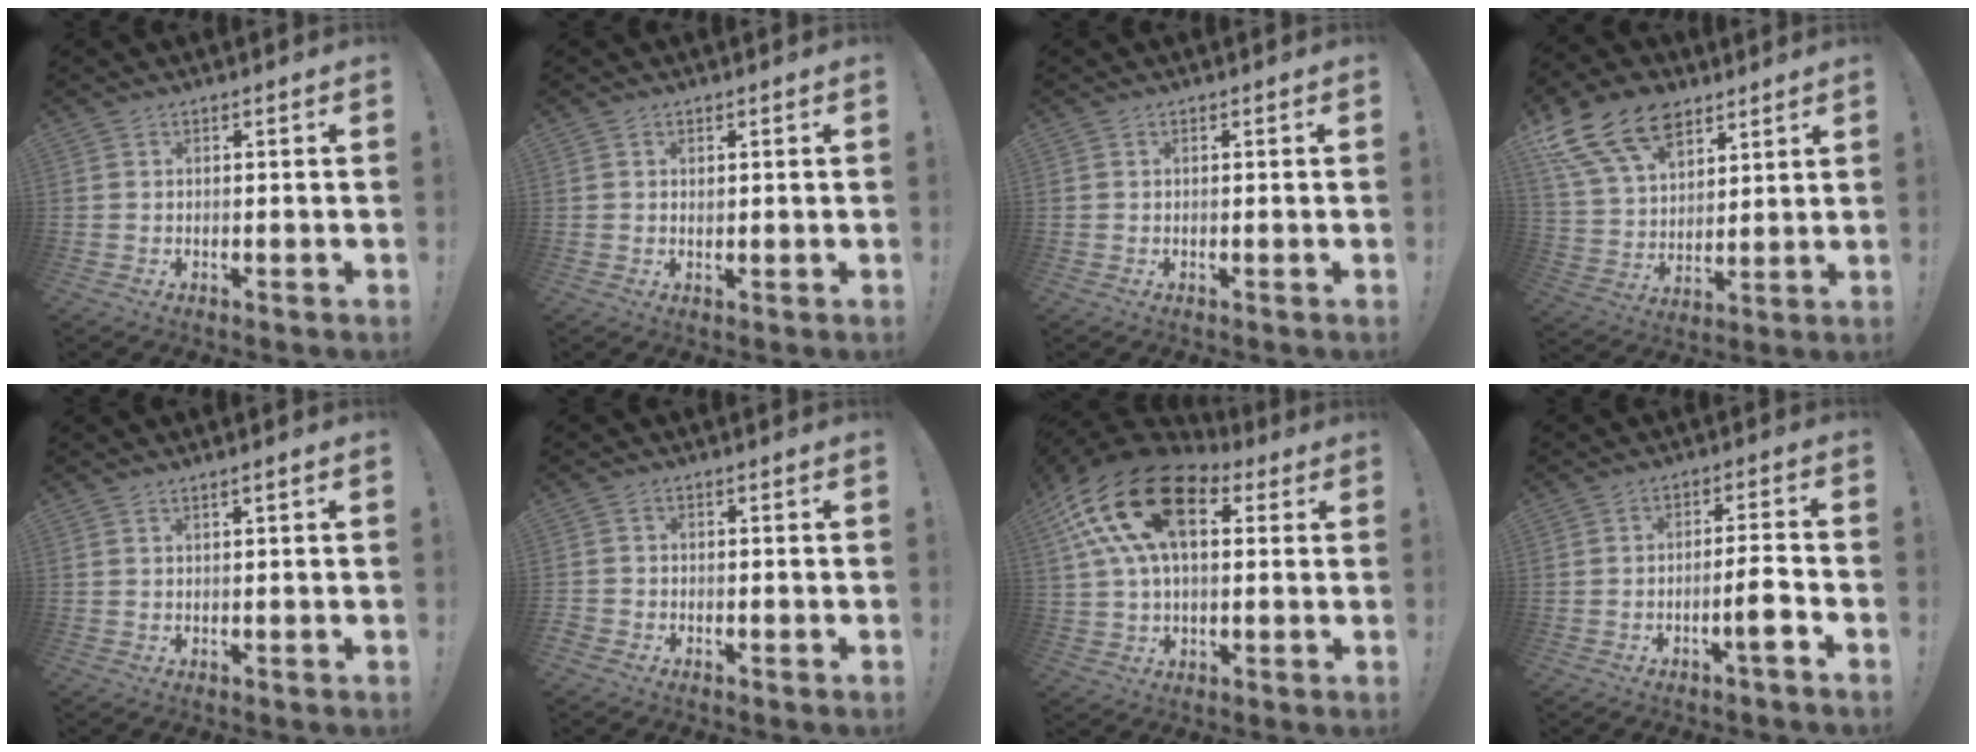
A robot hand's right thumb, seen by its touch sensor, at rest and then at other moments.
{"total": 0.8, "force": [0.6, 0.6, 0.2], "torque": [0.006, -0.003, 0.009]}
{"total": 0.0}
{"total": 18.2, "force": [10.8, 11.4, 9.2], "torque": [-0.170, -0.065, 0.204]}
{"total": 1.6, "force": [0.8, 0.0, 1.4], "torque": [-0.022, -0.002, 0.012]}
{"total": 1.7, "force": [-1.2, 1.2, 0.5], "torque": [-0.011, 0.008, -0.019]}
{"total": 24.4, "force": [8.4, 13.9, 18.2], "torque": [-0.340, -0.017, 0.151]}
{"total": 6.3, "force": [-3.1, 0.9, 5.4], "torque": [-0.081, 0.010, -0.051]}